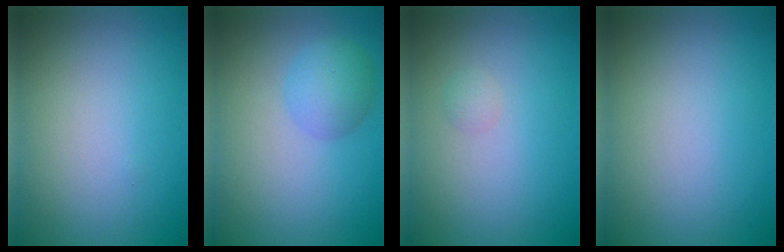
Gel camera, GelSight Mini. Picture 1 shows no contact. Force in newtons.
{"total": 2.9, "press": 2.9, "slide": 0.1}
{"total": 0.7, "press": 0.7, "slide": 0.0}
{"total": 0.0}